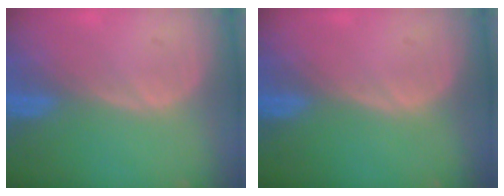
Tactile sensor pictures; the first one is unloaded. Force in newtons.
{"total": 0.0}